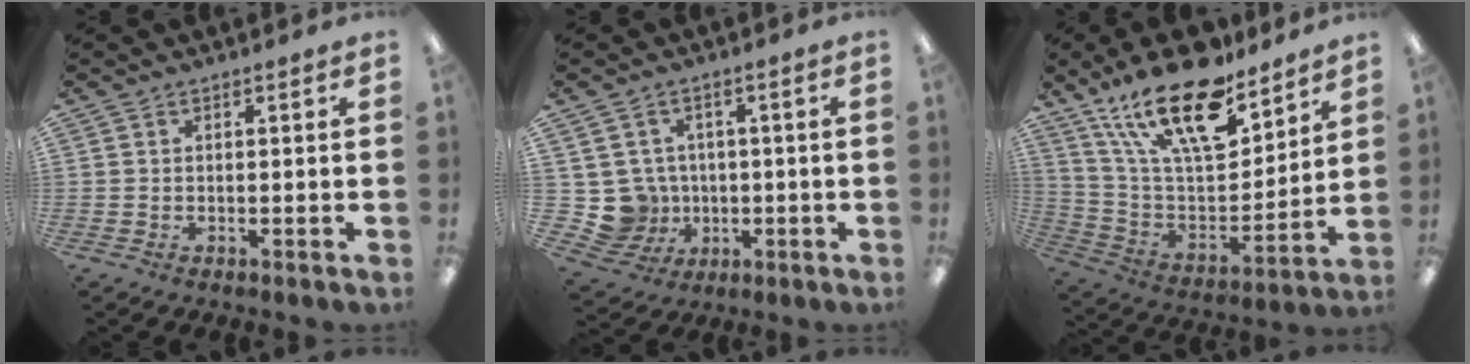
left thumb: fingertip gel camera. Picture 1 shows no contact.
{"total": 7.8, "force": [0.1, 7.7, 1.3], "torque": [-0.053, 0.001, 0.013]}
{"total": 23.5, "force": [16.0, 9.0, 14.6], "torque": [-0.276, -0.096, 0.276]}